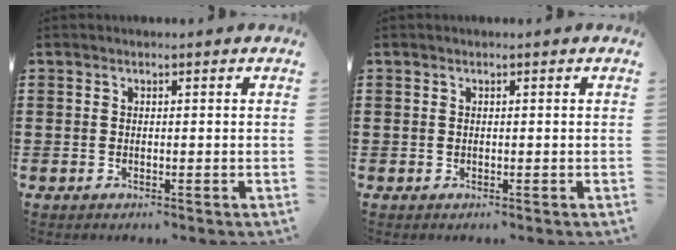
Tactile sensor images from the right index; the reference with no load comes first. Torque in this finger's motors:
{"motor_torque": [2.14, 0.00, 0.03, 0.02]}